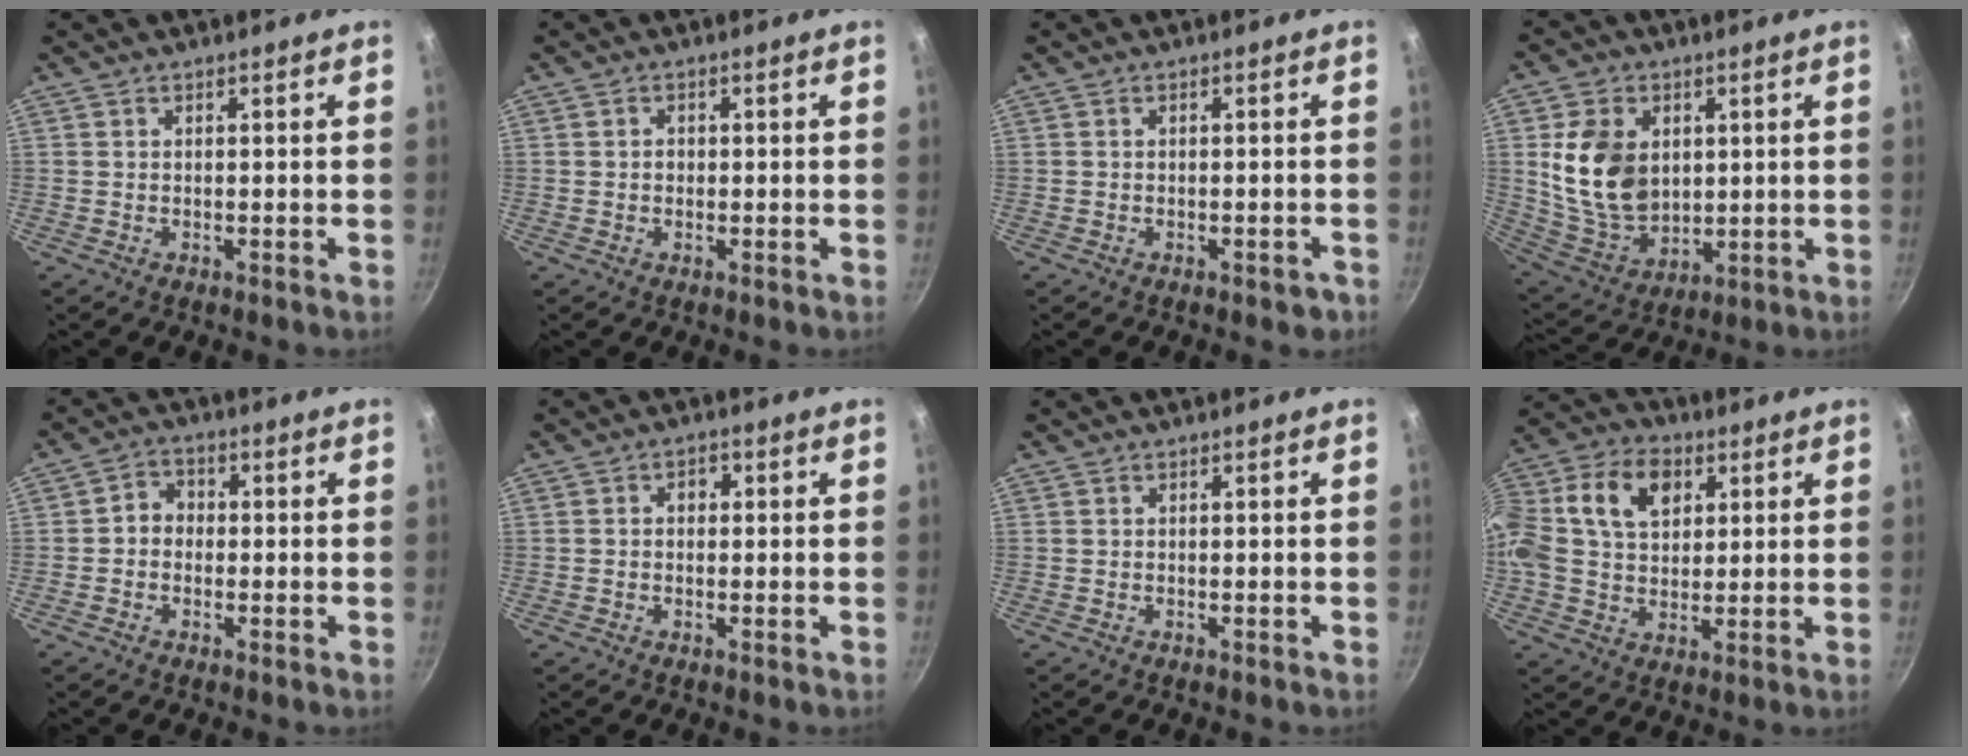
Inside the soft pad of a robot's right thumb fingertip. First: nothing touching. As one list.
[{"total": 1.1, "force": [-0.1, 1.0, 0.6], "torque": [-0.008, 0.004, -0.002]}, {"total": 2.2, "force": [-1.2, 1.1, 1.5], "torque": [-0.014, 0.014, -0.006]}, {"total": 15.0, "force": [2.5, 11.0, 9.9], "torque": [-0.163, -0.020, 0.062]}, {"total": 3.6, "force": [-0.5, 3.1, 1.7], "torque": [-0.008, 0.013, -0.018]}, {"total": 2.0, "force": [0.2, 1.6, 1.2], "torque": [-0.012, 0.005, -0.002]}, {"total": 0.0}, {"total": 20.5, "force": [5.5, 14.4, 13.5], "torque": [-0.277, 0.031, 0.083]}]